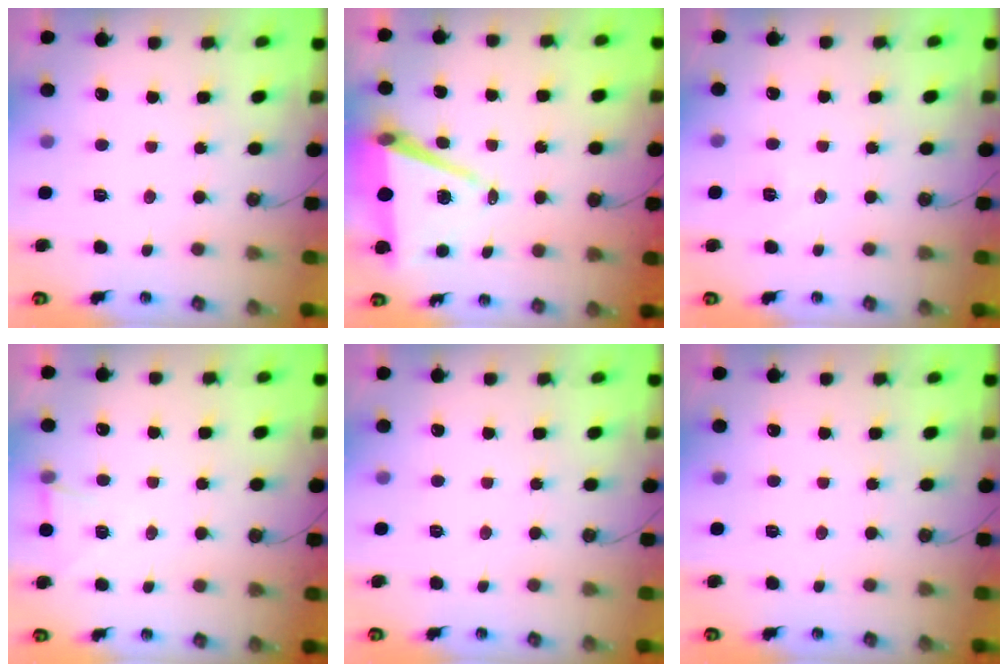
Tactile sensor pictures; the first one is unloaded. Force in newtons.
{"total": 8.8, "press": 7.8, "slide": 4.1}
{"total": 7.0, "press": 5.3, "slide": 4.5}
{"total": 6.3, "press": 4.4, "slide": 4.6}
{"total": 0.0}
{"total": 0.0}